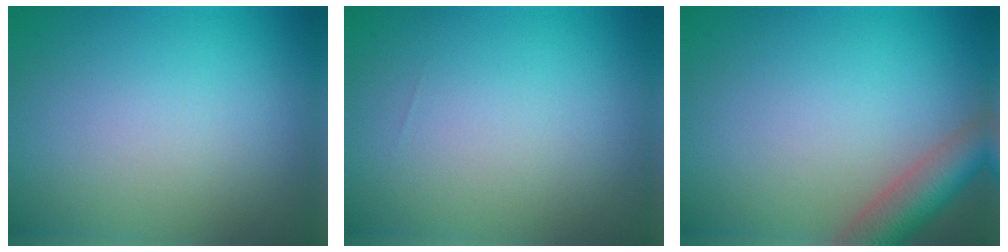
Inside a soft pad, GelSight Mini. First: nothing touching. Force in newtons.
{"total": 0.0}
{"total": 4.8, "press": 4.8, "slide": 0.3}